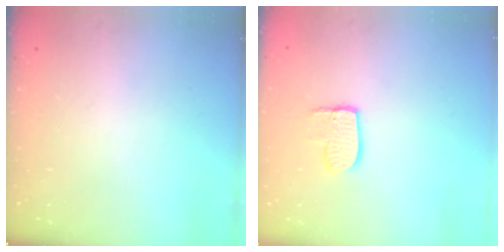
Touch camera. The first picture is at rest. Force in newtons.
{"total": 7.7, "press": 7.7, "slide": 0.5}